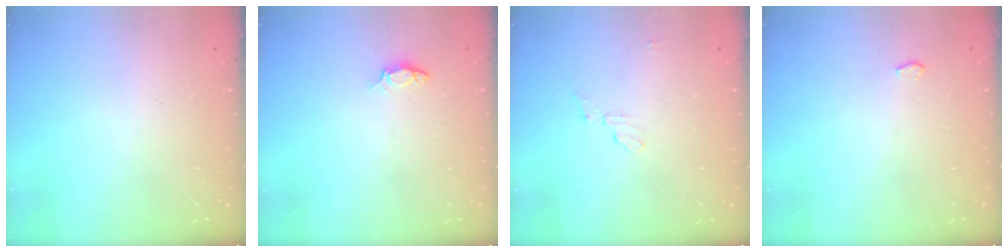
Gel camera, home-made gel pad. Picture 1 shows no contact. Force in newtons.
{"total": 4.1, "press": 4.1, "slide": 0.5}
{"total": 4.4, "press": 4.4, "slide": 0.4}
{"total": 2.1, "press": 2.1, "slide": 0.2}